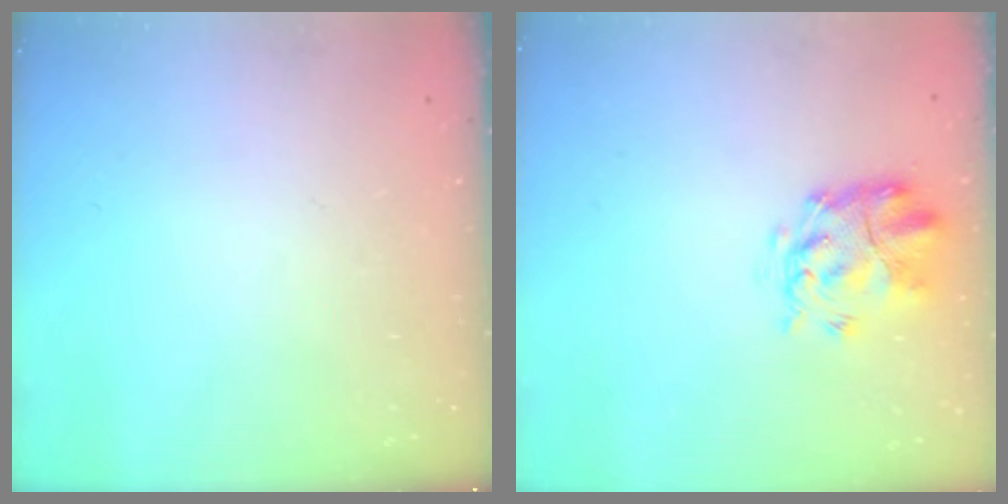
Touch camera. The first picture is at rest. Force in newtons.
{"total": 3.9, "press": 3.5, "slide": 1.7}